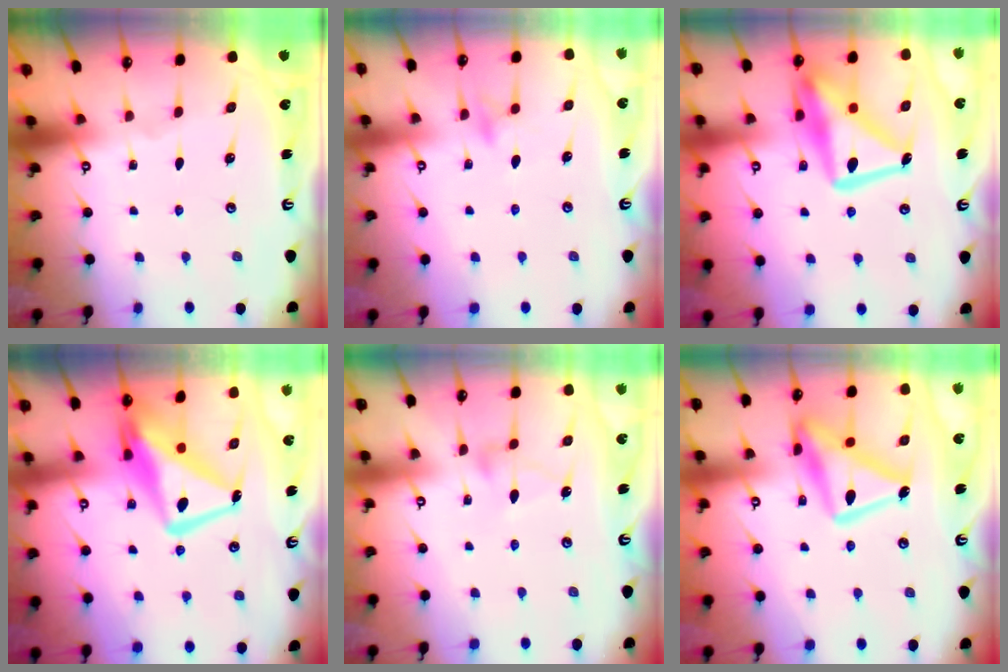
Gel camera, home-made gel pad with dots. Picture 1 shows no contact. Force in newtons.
{"total": 8.3, "press": 8.3, "slide": 0.9}
{"total": 18.9, "press": 18.8, "slide": 2.0}
{"total": 13.8, "press": 13.8, "slide": 1.3}
{"total": 3.9, "press": 3.9, "slide": 0.2}
{"total": 16.5, "press": 16.5, "slide": 1.3}